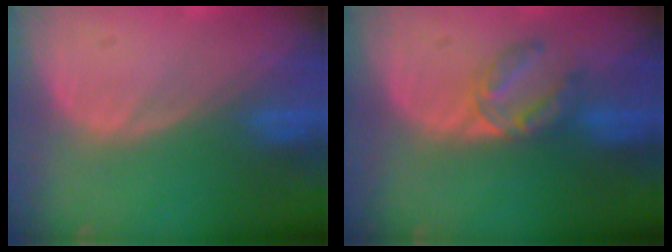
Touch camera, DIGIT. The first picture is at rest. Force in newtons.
{"total": 4.3, "press": 4.3, "slide": 0.4}